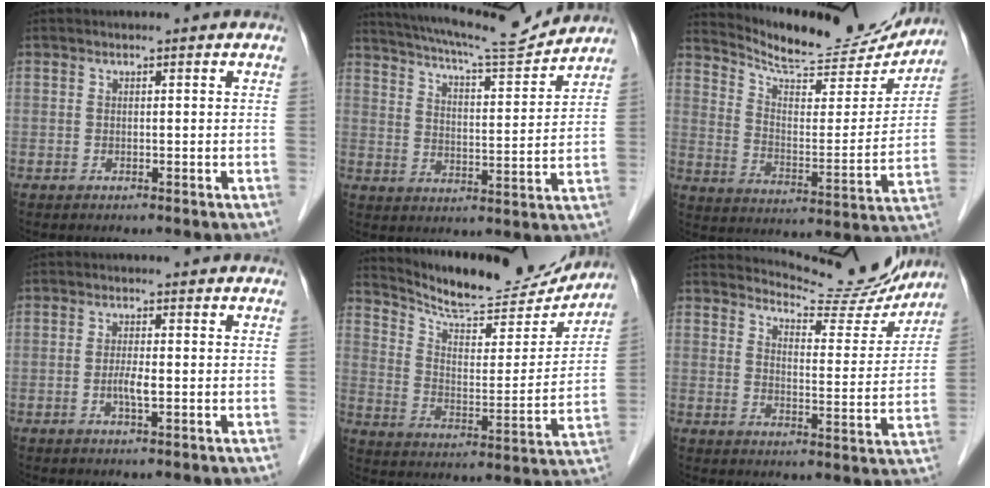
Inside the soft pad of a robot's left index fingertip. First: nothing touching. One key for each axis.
{"total": 12.4, "fx": 11.5, "fy": 0.2, "fz": 4.6, "tx": -0.083, "ty": -0.022, "tz": 0.163}
{"total": 16.3, "fx": 15.4, "fy": 2.8, "fz": 4.6, "tx": -0.074, "ty": -0.047, "tz": 0.209}
{"total": 3.4, "fx": -2.7, "fy": 0.2, "fz": 2.0, "tx": -0.038, "ty": -0.017, "tz": -0.051}
{"total": 16.7, "fx": 15.7, "fy": 2.9, "fz": 5.0, "tx": -0.083, "ty": -0.043, "tz": 0.219}
{"total": 9.7, "fx": 9.6, "fy": 1.2, "fz": 1.1, "tx": -0.012, "ty": -0.042, "tz": 0.112}